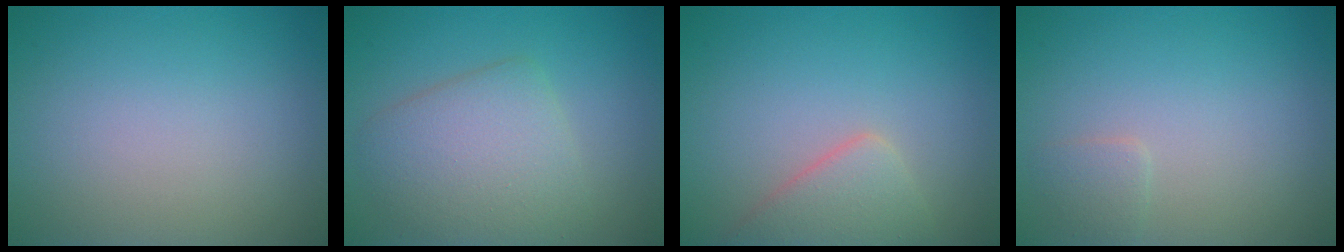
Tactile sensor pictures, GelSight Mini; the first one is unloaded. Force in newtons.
{"total": 5.1, "press": 5.1, "slide": 0.1}
{"total": 3.3, "press": 3.3, "slide": 0.2}
{"total": 1.0, "press": 1.0, "slide": 0.0}